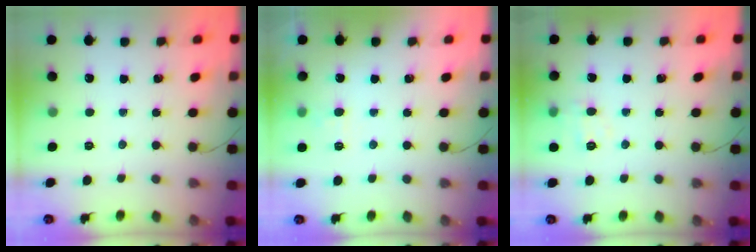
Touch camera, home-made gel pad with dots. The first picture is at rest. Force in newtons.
{"total": 3.5, "press": 3.2, "slide": 1.4}
{"total": 7.7, "press": 7.5, "slide": 1.5}